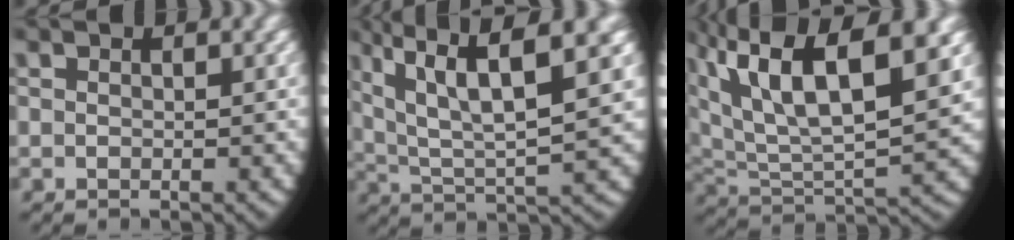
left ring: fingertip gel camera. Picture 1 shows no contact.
{"total": 8.6, "force": [3.2, 4.0, 7.0], "torque": [-0.139, -0.017, 0.067]}
{"total": 11.6, "force": [3.9, 6.6, 8.7], "torque": [-0.179, -0.004, 0.062]}